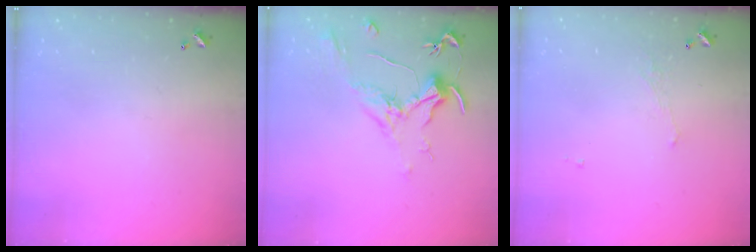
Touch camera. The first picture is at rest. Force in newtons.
{"total": 1.9, "press": 1.7, "slide": 0.9}
{"total": 1.1, "press": 0.8, "slide": 0.7}